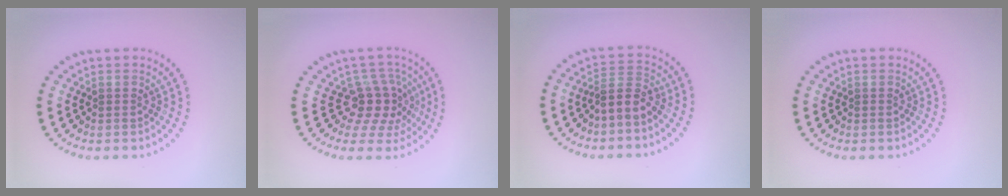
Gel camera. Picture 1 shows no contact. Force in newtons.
{"total": 4.0, "press": 2.8, "slide": 2.8}
{"total": 2.4, "press": 2.0, "slide": 1.4}
{"total": 0.0}